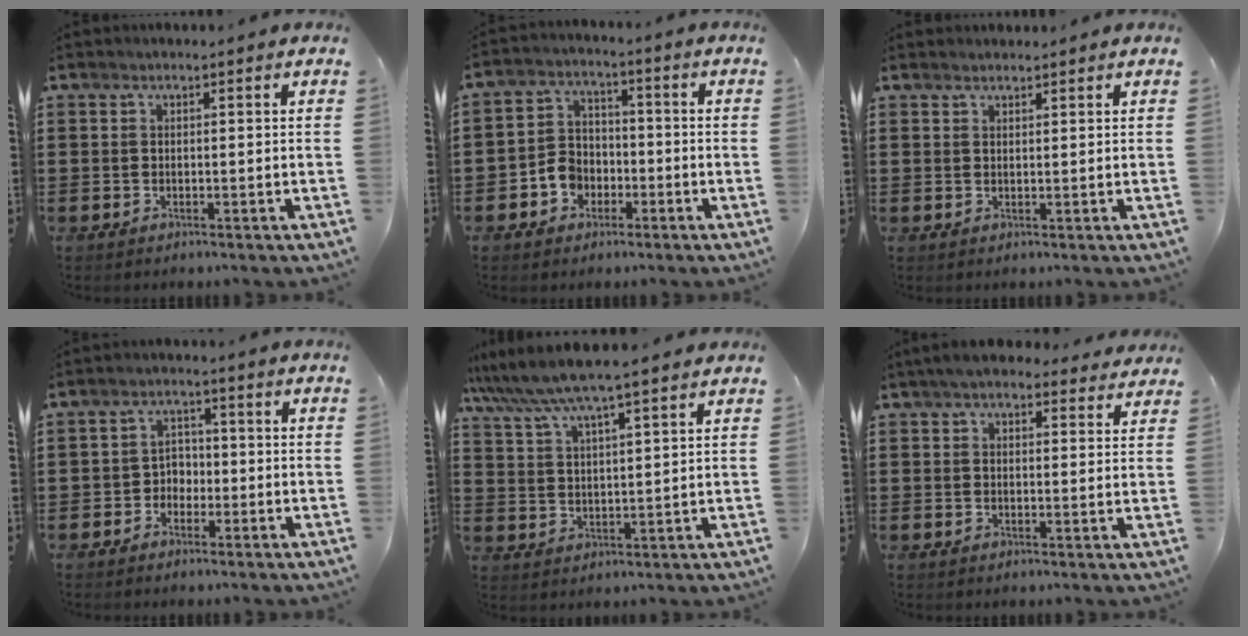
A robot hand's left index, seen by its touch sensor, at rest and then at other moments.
{"total": 5.2, "force": [-2.4, 4.3, 1.8], "torque": [-0.049, 0.014, -0.047]}
{"total": 1.3, "force": [1.3, 0.3, 0.0], "torque": [-0.002, 0.001, 0.025]}
{"total": 3.1, "force": [-1.4, 2.6, 0.9], "torque": [-0.028, 0.008, -0.033]}
{"total": 6.3, "force": [5.5, 0.6, 3.0], "torque": [-0.078, -0.019, 0.095]}
{"total": 4.7, "force": [4.0, 1.5, 1.9], "torque": [-0.049, -0.002, 0.075]}